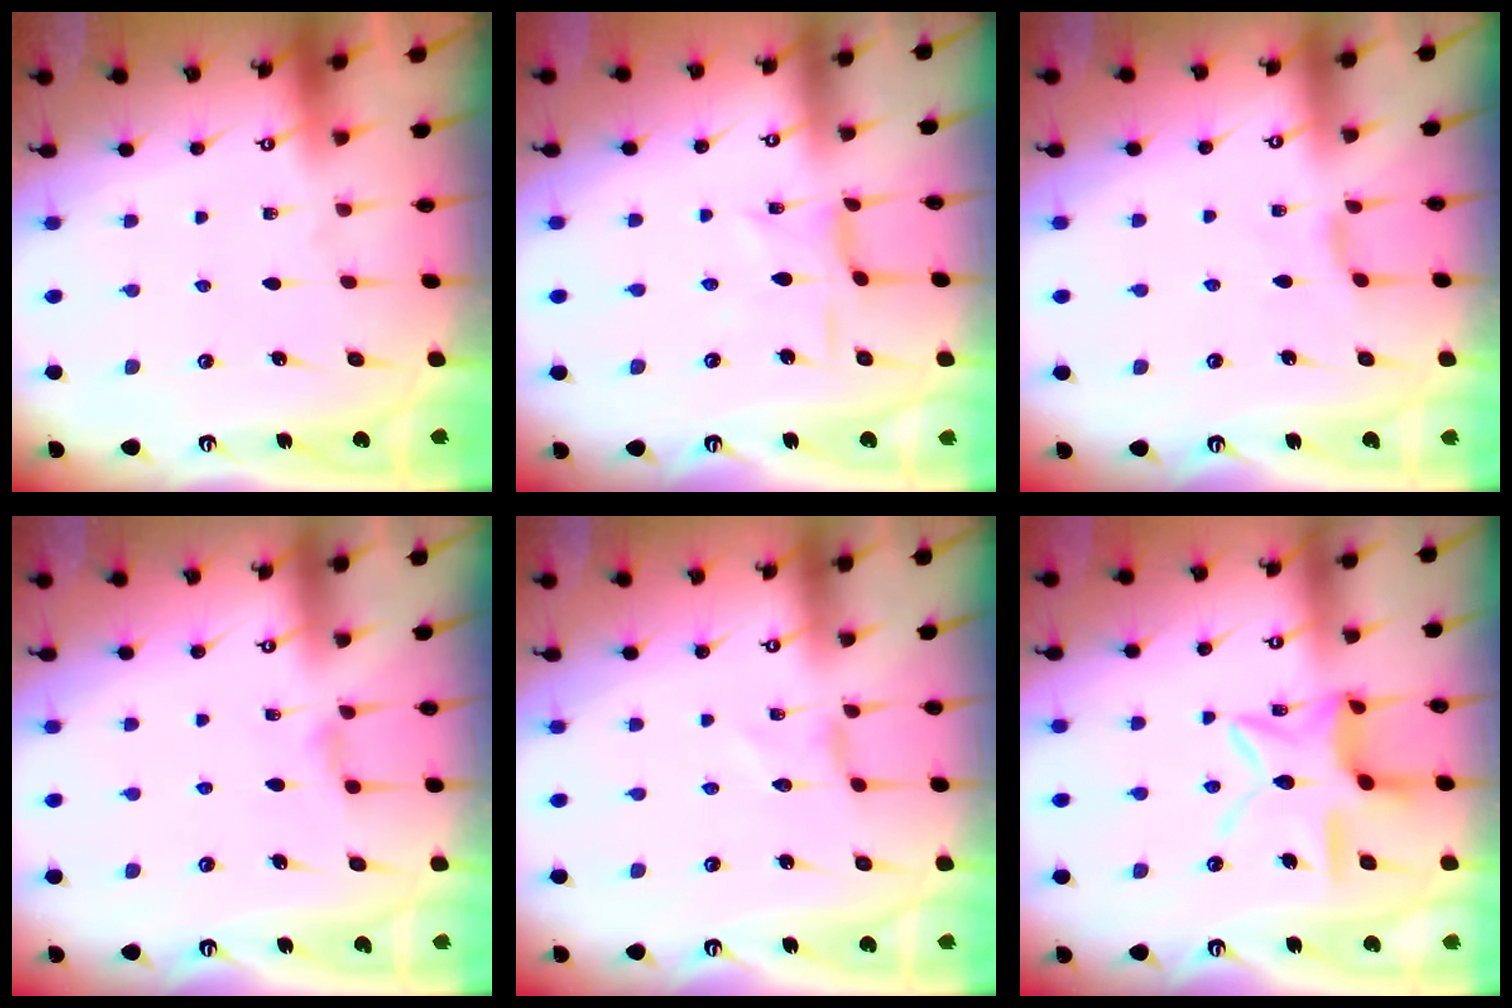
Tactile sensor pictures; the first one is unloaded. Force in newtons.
{"total": 2.3, "press": 2.3, "slide": 0.2}
{"total": 2.6, "press": 2.6, "slide": 0.5}
{"total": 2.9, "press": 2.9, "slide": 0.5}
{"total": 0.0}
{"total": 14.2, "press": 14.2, "slide": 1.2}